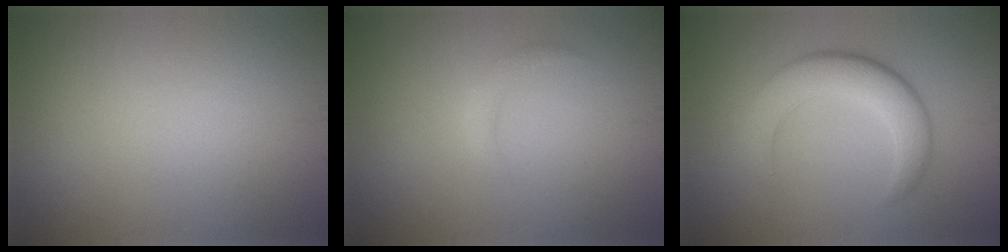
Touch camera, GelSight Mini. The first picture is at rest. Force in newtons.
{"total": 1.1, "press": 1.1, "slide": 0.1}
{"total": 5.1, "press": 5.1, "slide": 0.2}